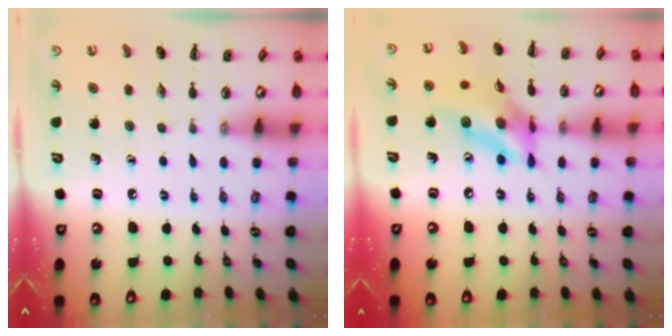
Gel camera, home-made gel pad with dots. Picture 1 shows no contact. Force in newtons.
{"total": 13.9, "press": 13.4, "slide": 3.5}